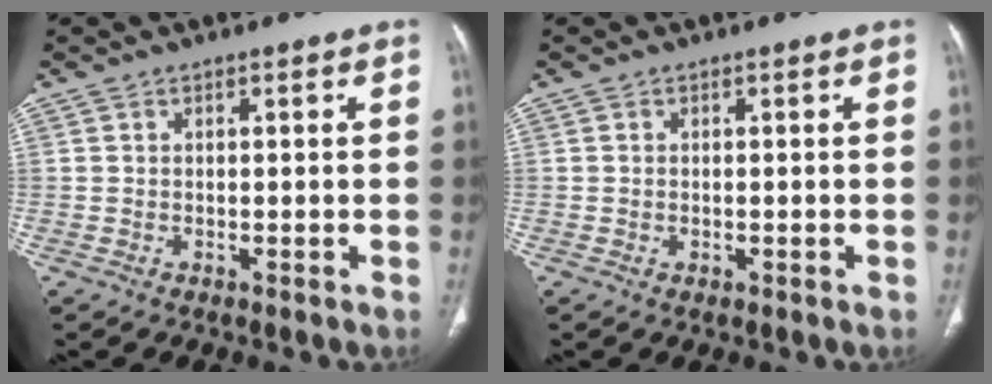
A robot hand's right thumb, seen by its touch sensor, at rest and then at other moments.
{"total": 0.5, "force": [-0.1, 0.4, 0.3], "torque": [-0.009, -0.001, 0.000]}